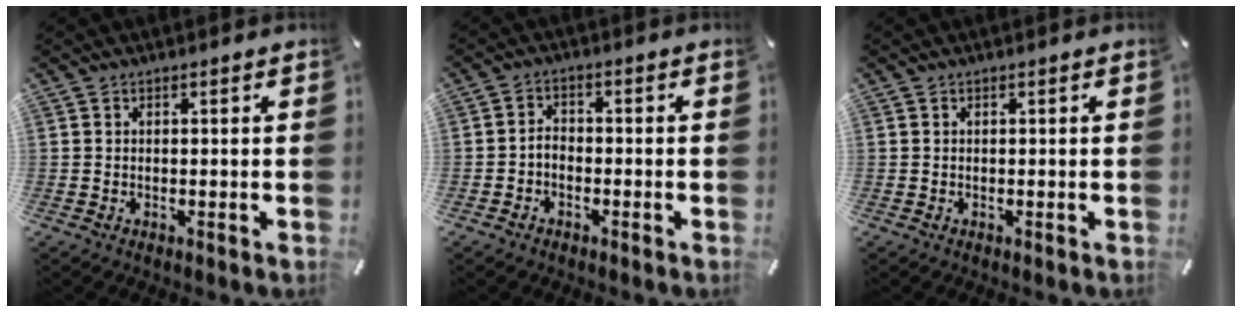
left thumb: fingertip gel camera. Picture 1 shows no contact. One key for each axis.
{"total": 2.8, "fx": -1.5, "fy": 2.0, "fz": 1.2, "tx": -0.023, "ty": 0.012, "tz": -0.030}
{"total": 0.0}